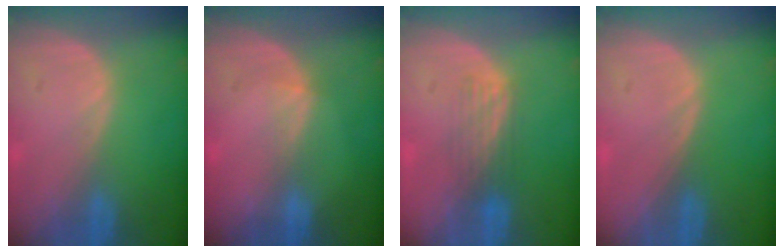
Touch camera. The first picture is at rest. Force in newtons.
{"total": 1.7, "press": 1.3, "slide": 1.1}
{"total": 3.3, "press": 3.3, "slide": 0.0}
{"total": 0.0}